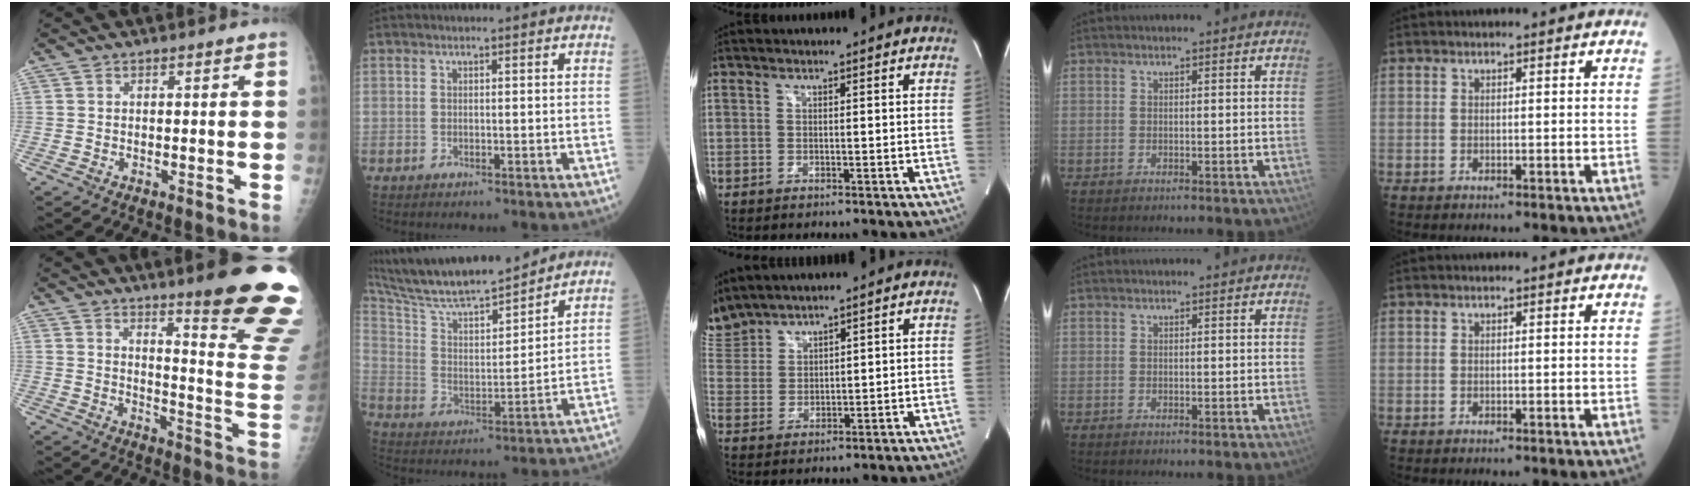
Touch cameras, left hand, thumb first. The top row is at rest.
{"thumb": {"total": 18.6, "force": [13.6, 1.4, 12.7], "torque": [-0.130, -0.116, 0.177]}, "index": {"total": 17.8, "force": [15.9, 1.7, 7.8], "torque": [-0.155, 0.010, 0.283]}, "middle": {"total": 7.0, "force": [6.8, 1.3, 0.6], "torque": [-0.035, 0.019, 0.151]}}